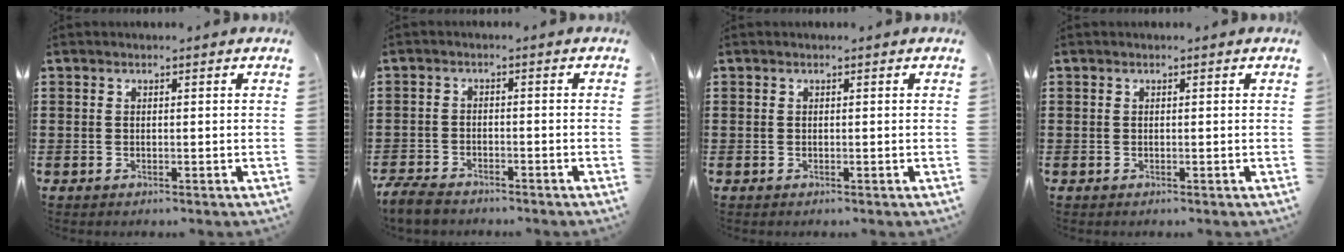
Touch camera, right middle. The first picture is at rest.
{"total": 3.4, "force": [-3.2, 0.8, 1.0], "torque": [-0.040, -0.004, -0.071]}
{"total": 0.0}
{"total": 0.0}